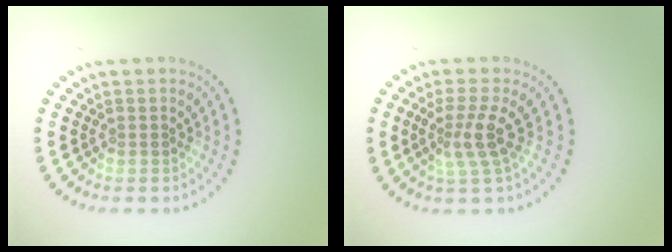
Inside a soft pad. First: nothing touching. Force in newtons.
{"total": 2.8, "press": 2.1, "slide": 1.8}